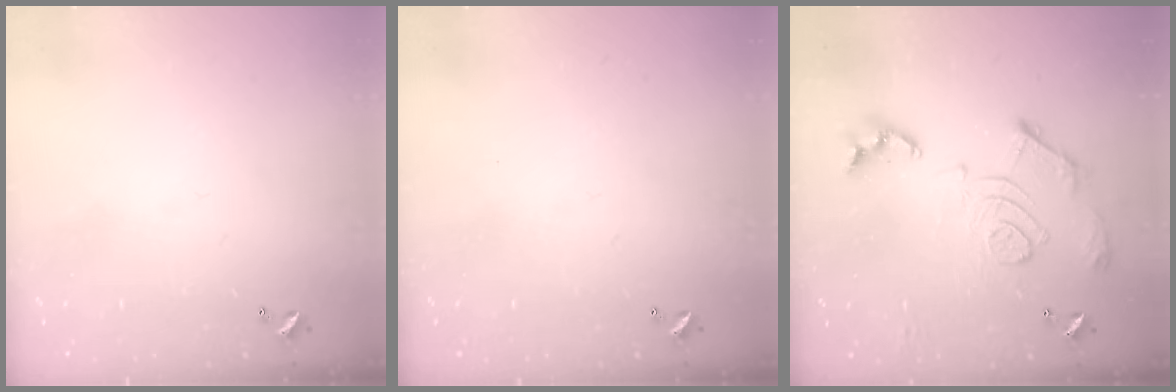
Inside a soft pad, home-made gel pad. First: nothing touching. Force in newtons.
{"total": 0.0}
{"total": 16.8, "press": 16.7, "slide": 1.6}